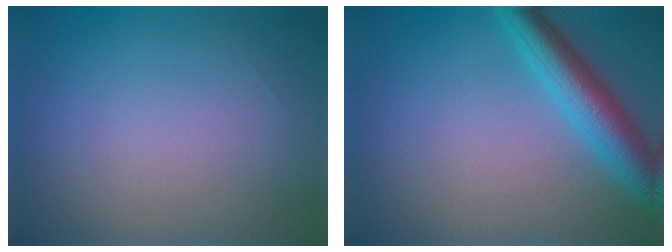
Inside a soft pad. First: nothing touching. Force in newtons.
{"total": 4.9, "press": 4.9, "slide": 0.2}